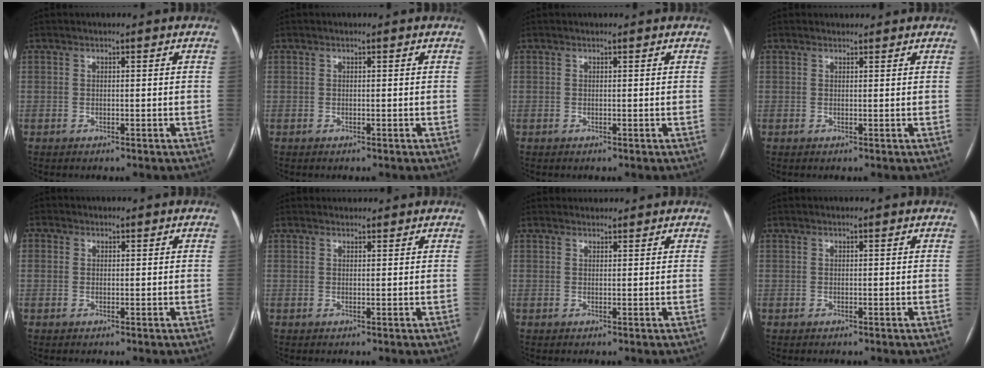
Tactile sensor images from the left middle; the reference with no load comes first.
{"total": 0.0}
{"total": 0.6, "force": [0.5, 0.1, 0.1], "torque": [-0.001, 0.010, 0.009]}
{"total": 1.2, "force": [1.2, 0.4, 0.0], "torque": [-0.006, 0.011, 0.017]}
{"total": 1.6, "force": [0.5, 1.5, 0.4], "torque": [-0.003, 0.005, 0.005]}
{"total": 1.6, "force": [1.5, 0.5, 0.0], "torque": [-0.003, 0.014, 0.023]}
{"total": 2.0, "force": [1.9, 0.6, -0.1], "torque": [-0.001, 0.018, 0.028]}
{"total": 0.0}